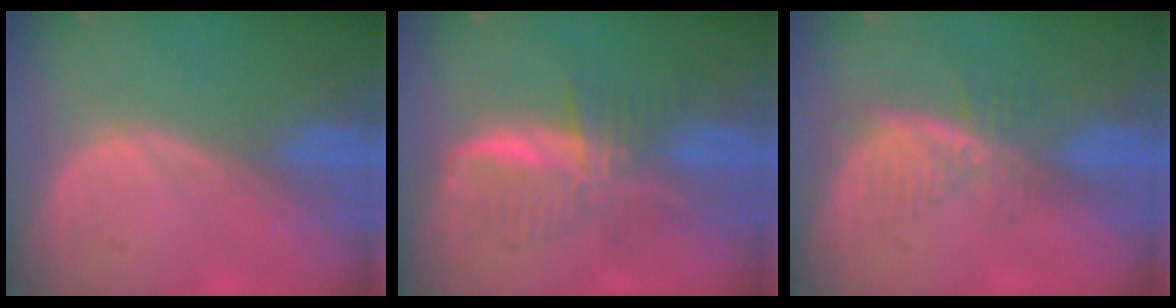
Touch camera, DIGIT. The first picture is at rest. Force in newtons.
{"total": 6.2, "press": 6.1, "slide": 0.6}
{"total": 5.7, "press": 4.9, "slide": 2.9}